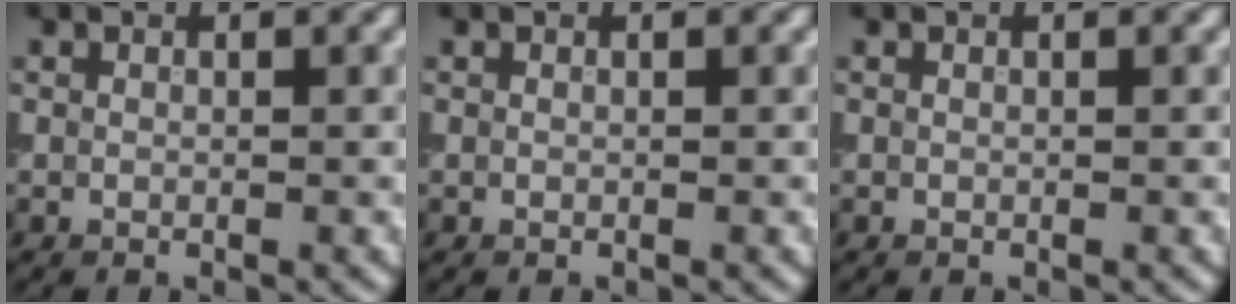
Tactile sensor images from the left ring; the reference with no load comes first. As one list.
[{"total": 0.0}, {"total": 0.0}]